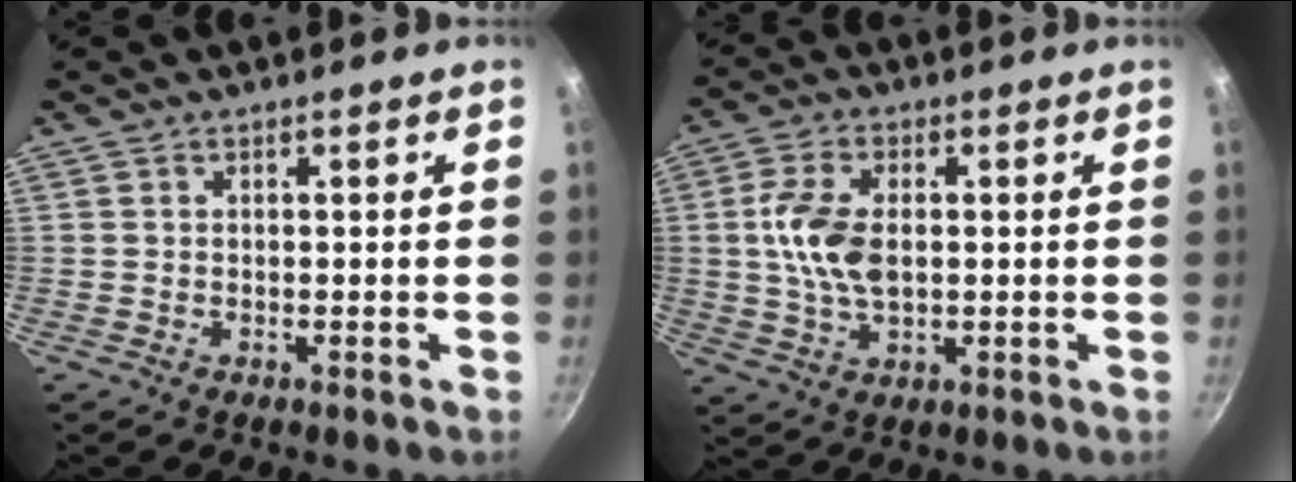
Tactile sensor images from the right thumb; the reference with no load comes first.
{"total": 9.5, "force": [0.6, 5.5, 7.7], "torque": [-0.147, 0.005, 0.010]}